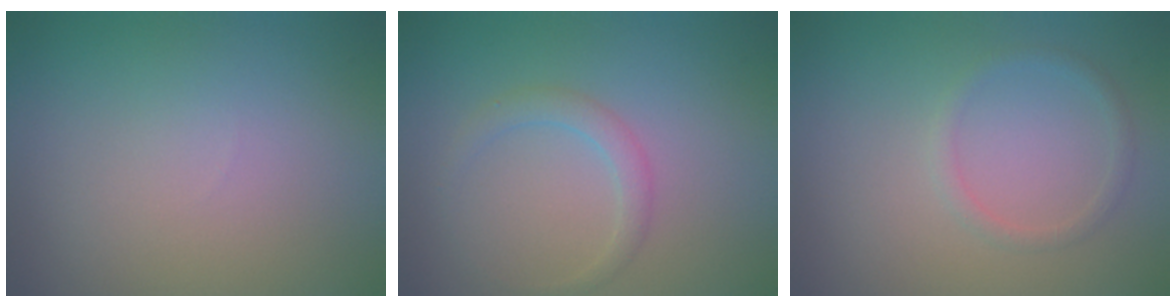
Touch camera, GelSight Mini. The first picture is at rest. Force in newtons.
{"total": 1.7, "press": 1.7, "slide": 0.1}
{"total": 1.2, "press": 1.2, "slide": 0.0}